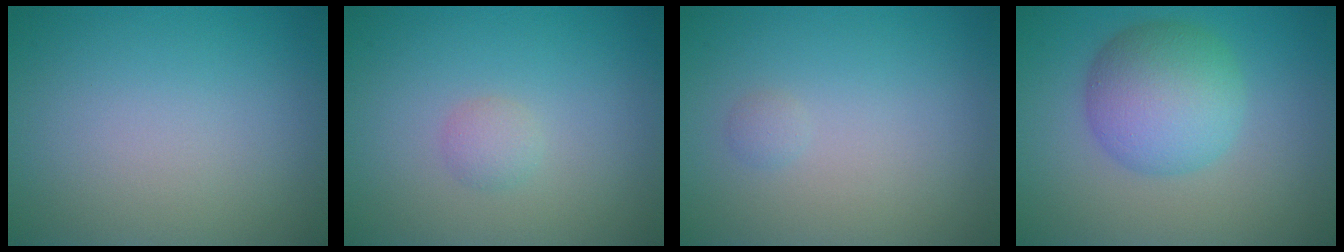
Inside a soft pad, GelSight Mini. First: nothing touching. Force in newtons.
{"total": 1.1, "press": 1.1, "slide": 0.1}
{"total": 0.6, "press": 0.6, "slide": 0.1}
{"total": 6.2, "press": 6.2, "slide": 0.0}